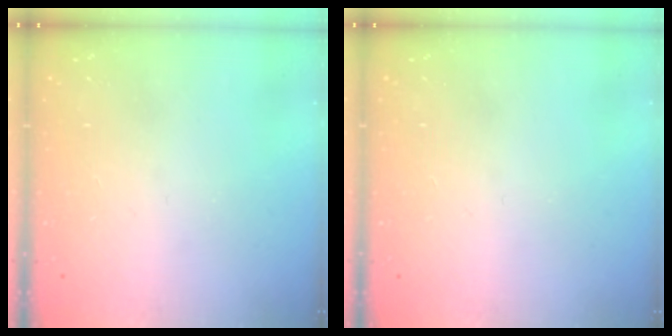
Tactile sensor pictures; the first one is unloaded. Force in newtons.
{"total": 0.0}